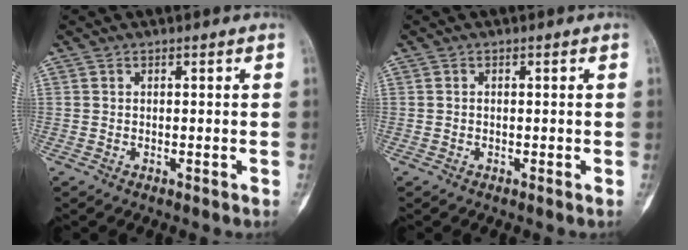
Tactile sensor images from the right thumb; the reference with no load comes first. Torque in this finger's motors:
{"motor_torque": [-0.22, -0.01, -0.16, 0.04, -0.06]}